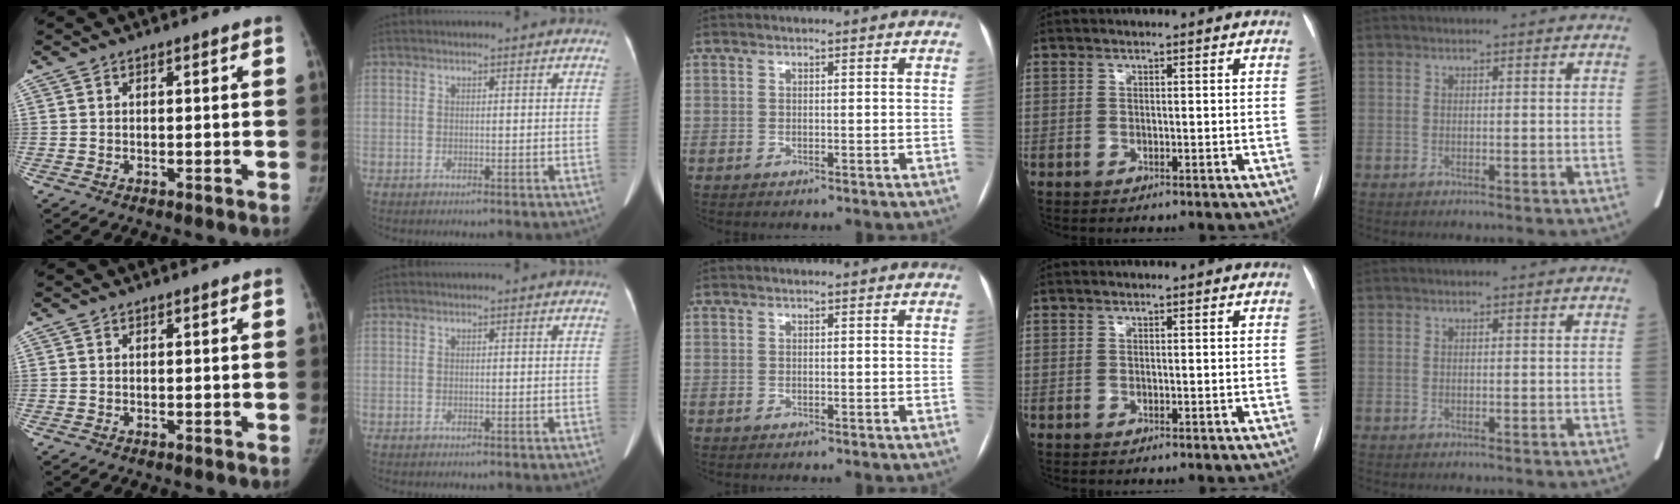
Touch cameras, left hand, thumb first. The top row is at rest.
{}